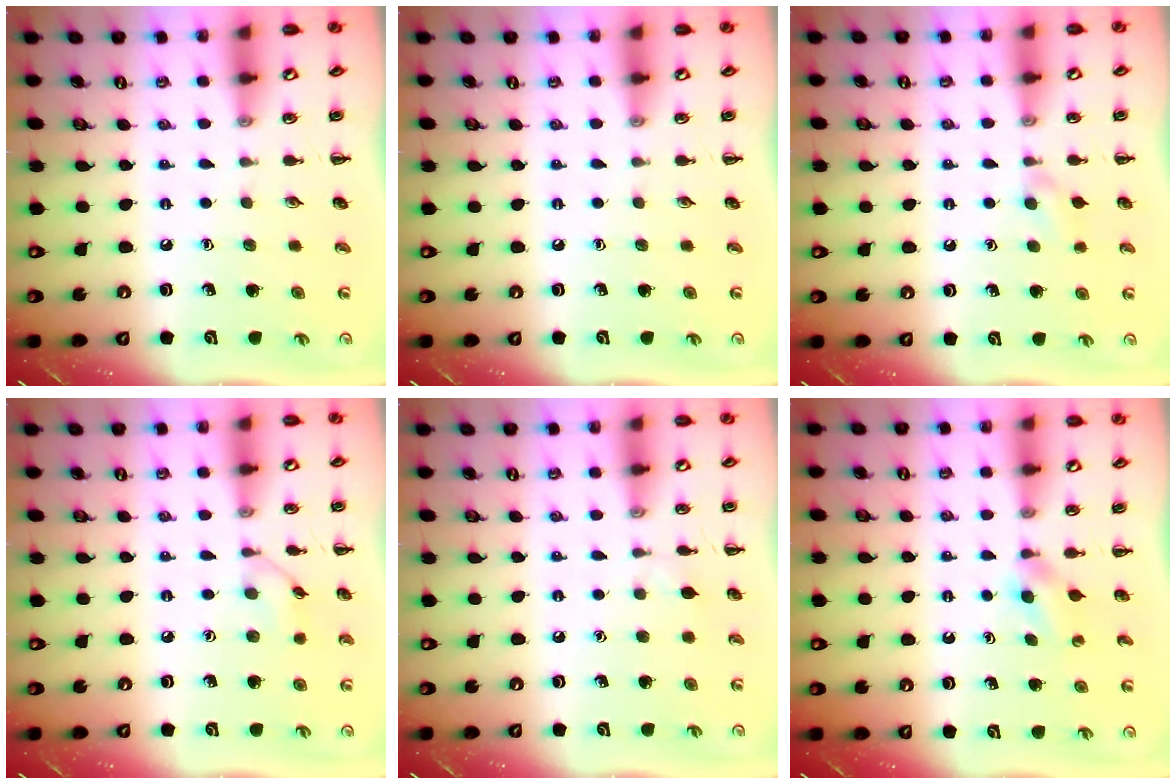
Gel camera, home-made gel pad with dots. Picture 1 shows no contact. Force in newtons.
{"total": 0.0}
{"total": 3.1, "press": 2.9, "slide": 1.3}
{"total": 5.5, "press": 5.2, "slide": 1.7}
{"total": 3.6, "press": 3.3, "slide": 1.4}
{"total": 2.7, "press": 2.5, "slide": 1.0}